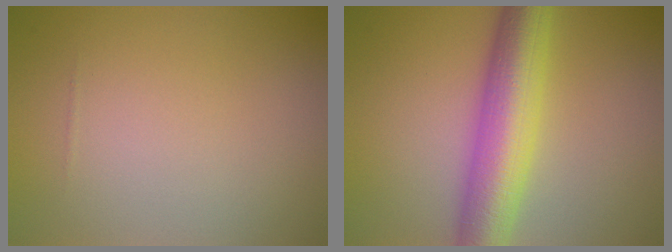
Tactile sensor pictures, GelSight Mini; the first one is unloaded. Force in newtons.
{"total": 7.9, "press": 7.9, "slide": 0.1}